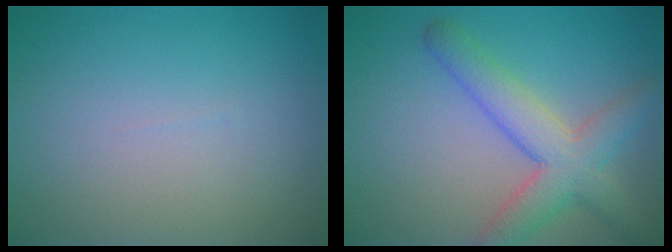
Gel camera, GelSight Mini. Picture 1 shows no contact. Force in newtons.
{"total": 5.6, "press": 5.6, "slide": 0.3}